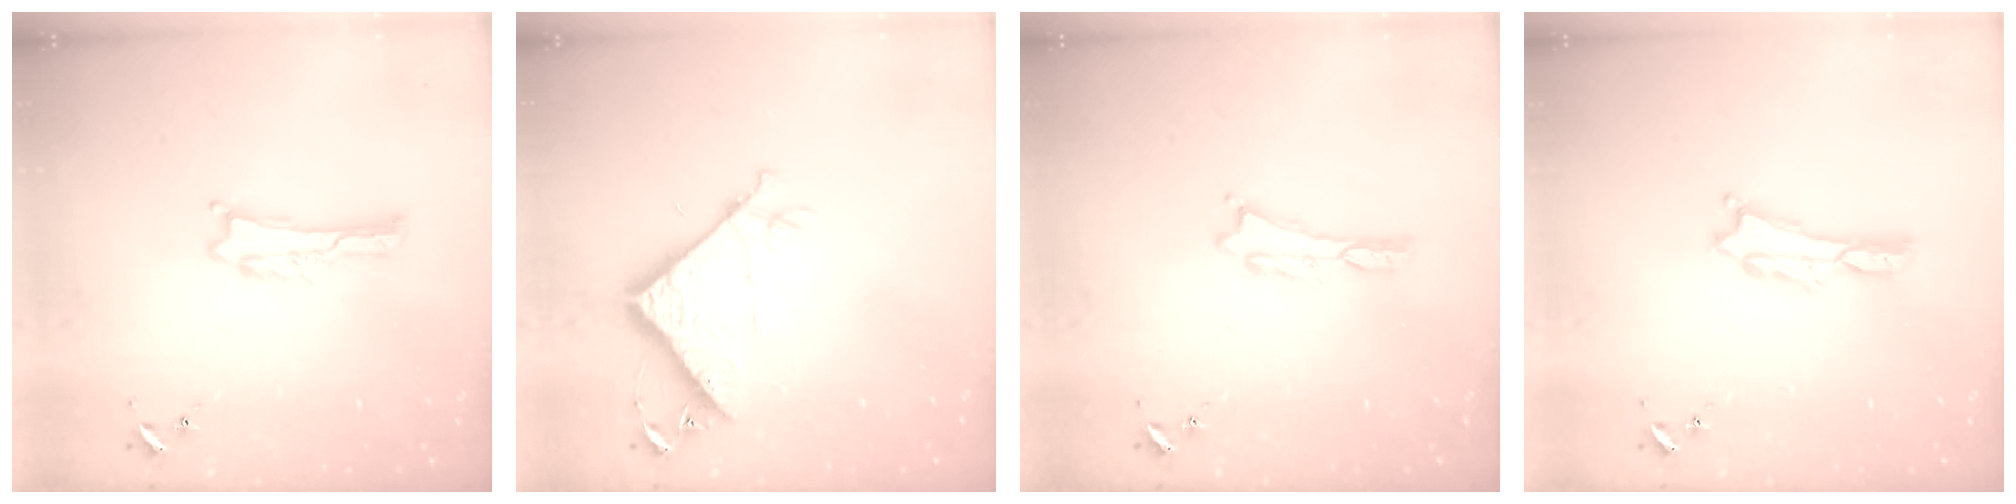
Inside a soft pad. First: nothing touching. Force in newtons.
{"total": 8.3, "press": 8.3, "slide": 0.8}
{"total": 0.0}
{"total": 0.8, "press": 0.7, "slide": 0.2}